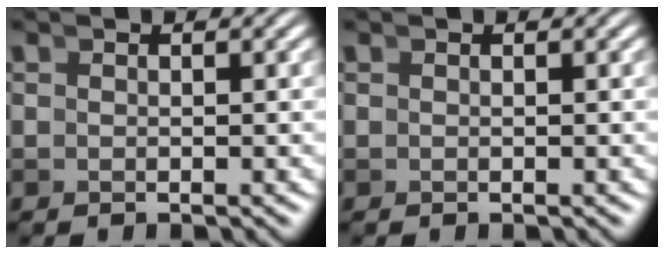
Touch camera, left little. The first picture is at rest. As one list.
[{"total": 0.0}]